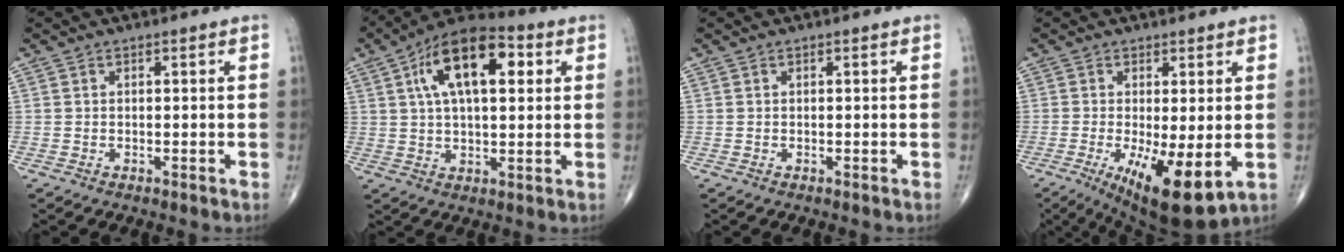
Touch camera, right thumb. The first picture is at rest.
{"total": 16.1, "force": [4.9, 7.6, 13.3], "torque": [-0.204, 0.016, 0.073]}
{"total": 0.0}
{"total": 11.9, "force": [-2.9, 3.6, 11.0], "torque": [-0.179, -0.024, -0.033]}